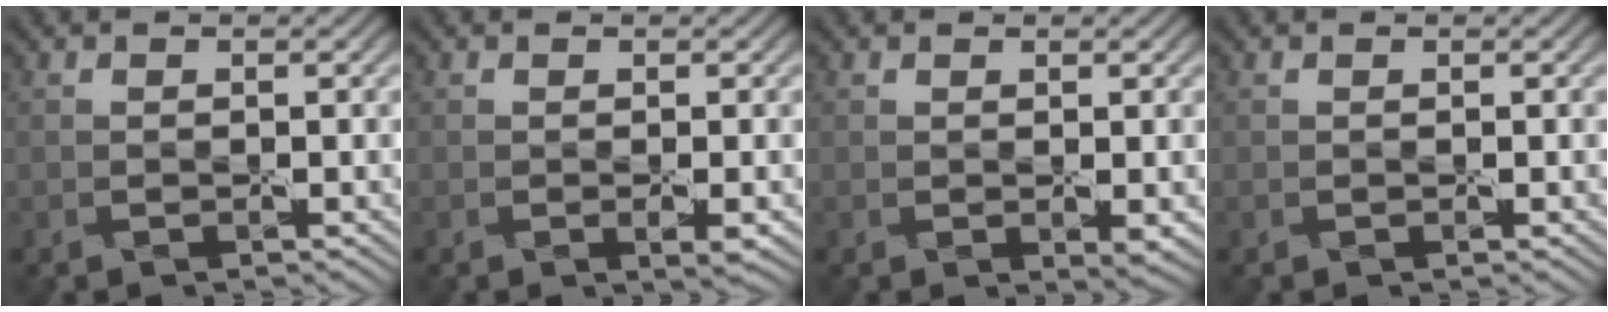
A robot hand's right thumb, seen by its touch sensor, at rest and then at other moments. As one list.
[{"total": 1.3, "force": [-0.2, 0.2, 1.2], "torque": [-0.025, -0.005, -0.004]}, {"total": 1.1, "force": [0.2, 0.3, 1.1], "torque": [-0.018, -0.006, 0.006]}, {"total": 0.0}]